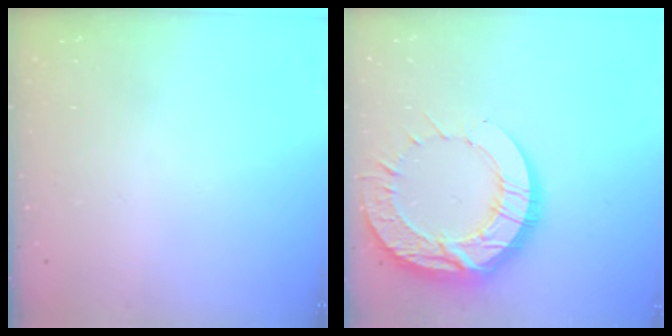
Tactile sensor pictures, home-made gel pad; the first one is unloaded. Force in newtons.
{"total": 20.2, "press": 20.1, "slide": 1.8}